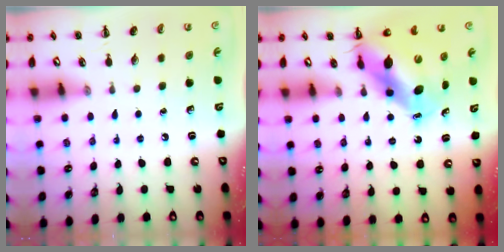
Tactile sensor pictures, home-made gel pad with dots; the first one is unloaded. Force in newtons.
{"total": 10.9, "press": 10.5, "slide": 2.9}